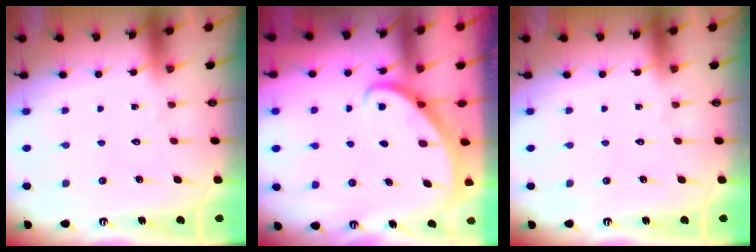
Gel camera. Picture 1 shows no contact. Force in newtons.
{"total": 2.9, "press": 2.9, "slide": 0.2}
{"total": 0.0}